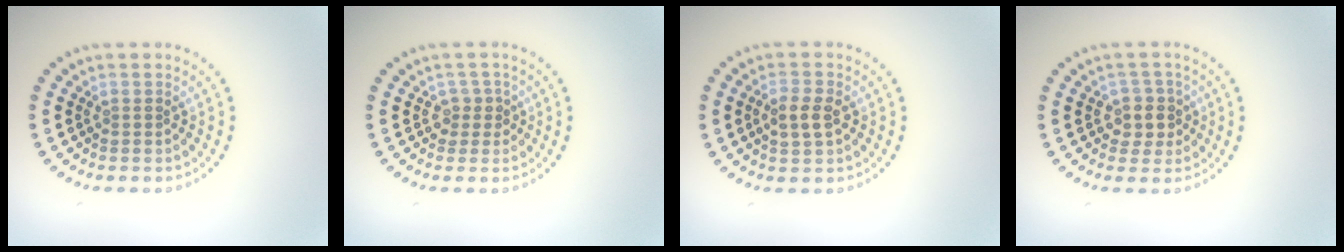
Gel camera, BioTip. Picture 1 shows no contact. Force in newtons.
{"total": 1.5, "press": 1.1, "slide": 1.0}
{"total": 2.6, "press": 2.6, "slide": 0.2}
{"total": 2.5, "press": 2.2, "slide": 1.2}